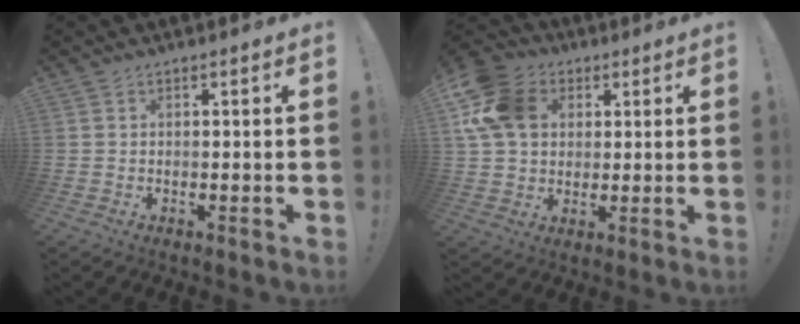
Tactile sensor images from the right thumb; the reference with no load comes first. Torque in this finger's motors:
{"motor_torque": [1.26, 2.90, 0.68, -0.28, 0.10]}